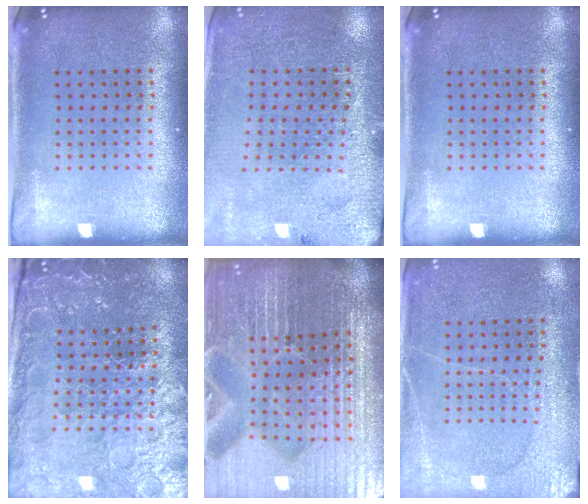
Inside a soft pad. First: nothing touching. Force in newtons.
{"total": 2.8, "press": 2.8, "slide": 0.3}
{"total": 0.0}
{"total": 3.6, "press": 3.6, "slide": 0.4}
{"total": 7.3, "press": 6.4, "slide": 3.6}
{"total": 2.8, "press": 2.7, "slide": 0.7}